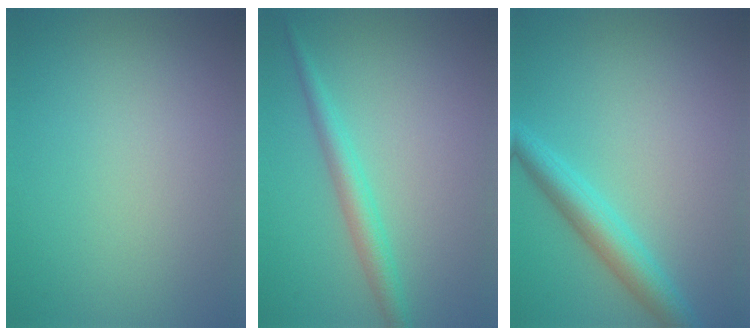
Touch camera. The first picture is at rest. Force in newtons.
{"total": 2.7, "press": 2.7, "slide": 0.2}
{"total": 3.8, "press": 3.8, "slide": 0.1}